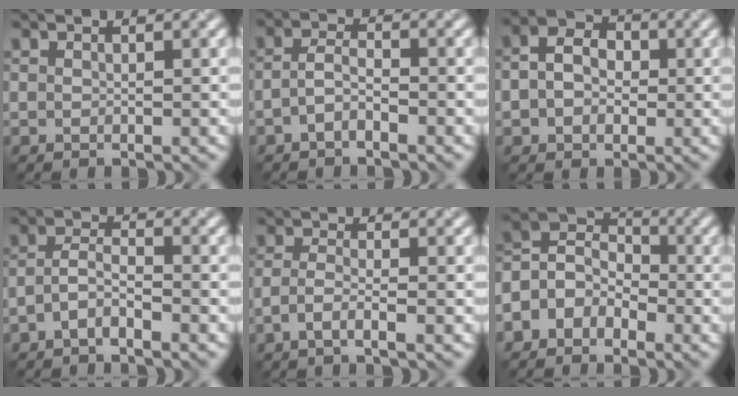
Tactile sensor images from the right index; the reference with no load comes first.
{"total": 2.0, "force": [-1.0, 0.7, 1.6], "torque": [-0.035, 0.006, -0.027]}
{"total": 4.6, "force": [0.2, 3.6, 3.0], "torque": [-0.045, 0.011, -0.014]}
{"total": 2.3, "force": [-1.3, 0.7, 1.7], "torque": [-0.037, 0.007, -0.034]}
{"total": 2.0, "force": [-1.1, 0.5, 1.7], "torque": [-0.036, 0.003, -0.028]}
{"total": 4.8, "force": [-1.9, 3.7, 2.4], "torque": [-0.046, 0.011, -0.048]}